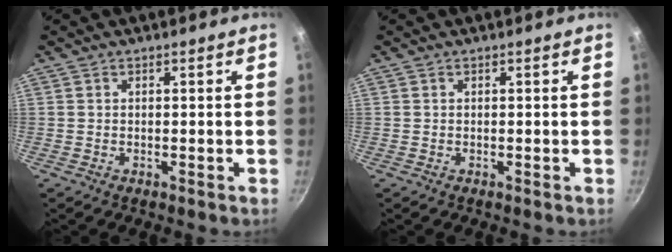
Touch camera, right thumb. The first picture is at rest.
{"total": 0.0}